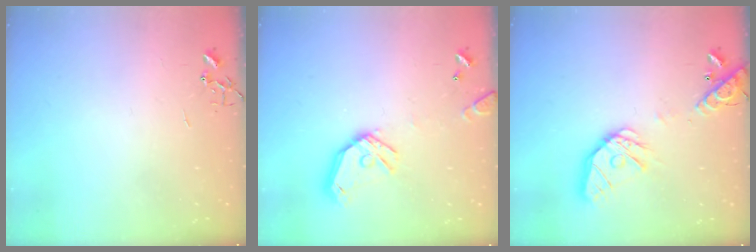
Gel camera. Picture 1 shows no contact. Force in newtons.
{"total": 14.4, "press": 14.2, "slide": 2.1}
{"total": 17.6, "press": 17.3, "slide": 2.8}